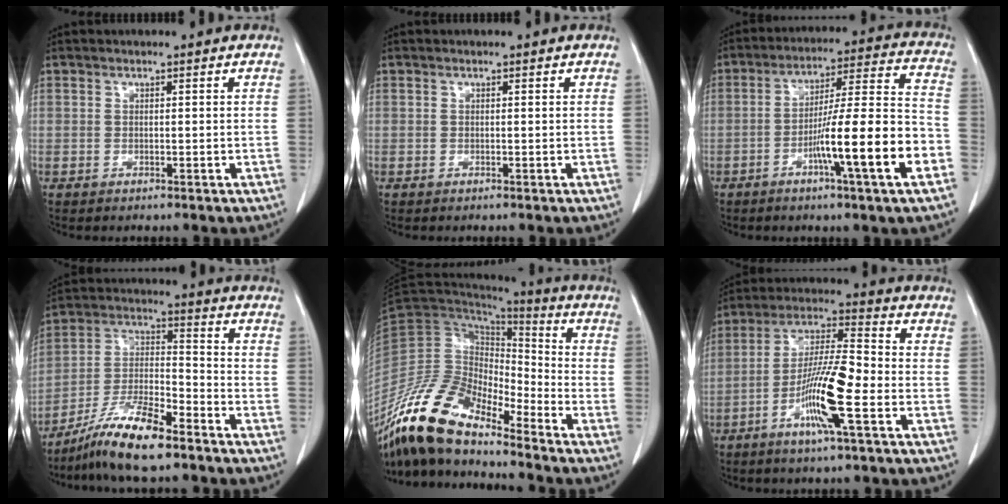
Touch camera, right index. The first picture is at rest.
{"total": 0.0}
{"total": 15.6, "force": [-5.8, -0.1, 14.5], "torque": [-0.233, 0.003, -0.094]}
{"total": 11.5, "force": [-8.6, 1.6, 7.4], "torque": [-0.148, -0.013, -0.164]}
{"total": 14.7, "force": [-11.9, 4.6, 7.3], "torque": [-0.141, 0.022, -0.227]}
{"total": 12.0, "force": [-4.4, 0.6, 11.2], "torque": [-0.214, -0.005, -0.086]}